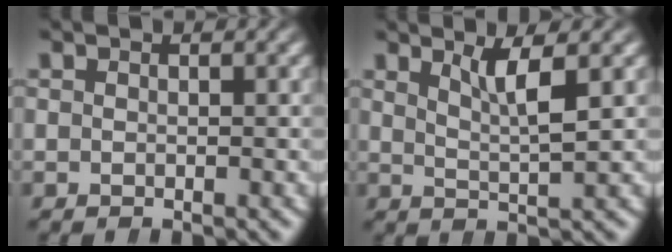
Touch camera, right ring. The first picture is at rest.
{"total": 2.7, "force": [1.7, -0.2, 2.1], "torque": [-0.044, -0.013, 0.034]}